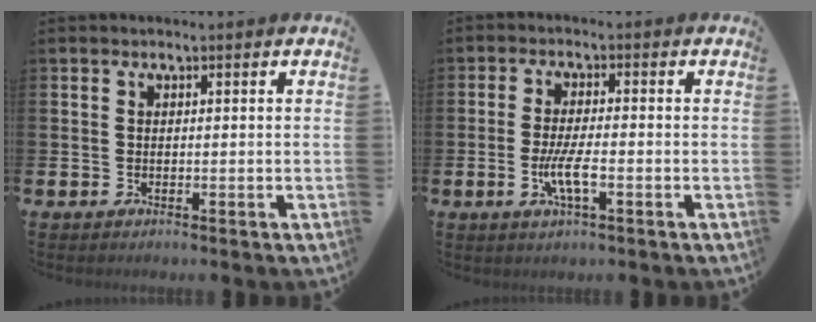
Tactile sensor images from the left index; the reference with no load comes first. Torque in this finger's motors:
{"motor_torque": [0.23, 0.07, 0.21, 0.21]}